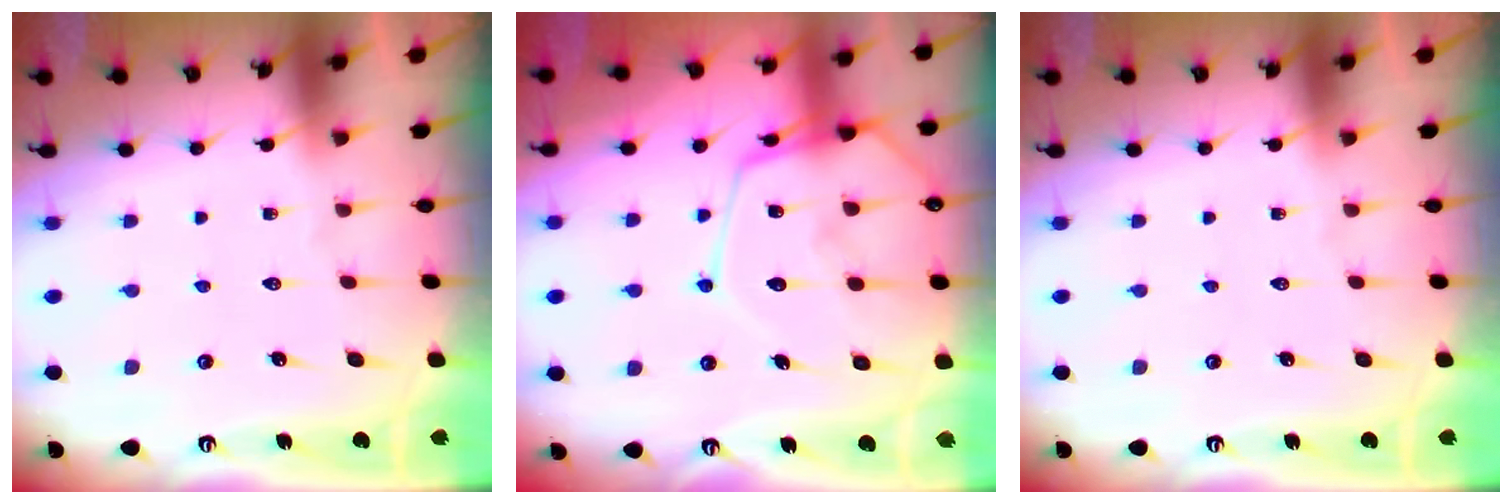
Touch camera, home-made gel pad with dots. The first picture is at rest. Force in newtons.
{"total": 14.6, "press": 14.6, "slide": 1.3}
{"total": 0.0}